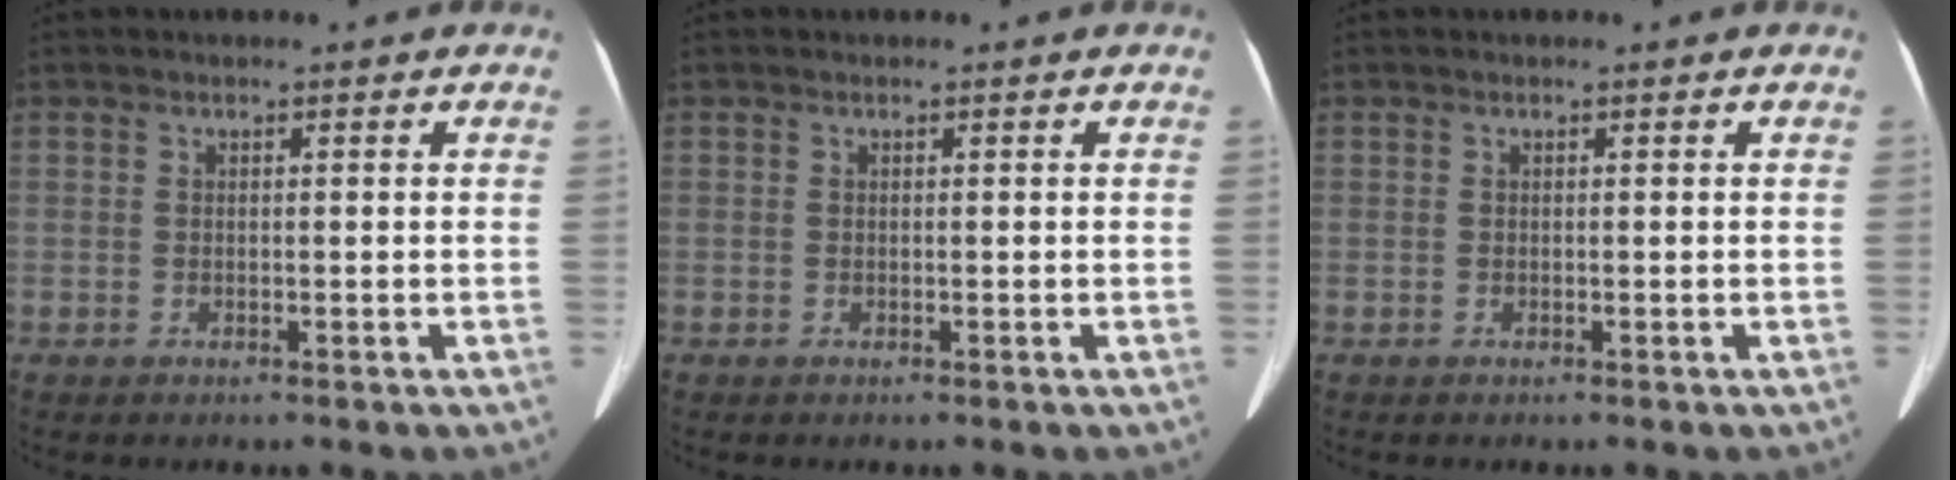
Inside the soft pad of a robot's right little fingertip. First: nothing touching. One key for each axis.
{"total": 0.0}
{"total": 0.0}